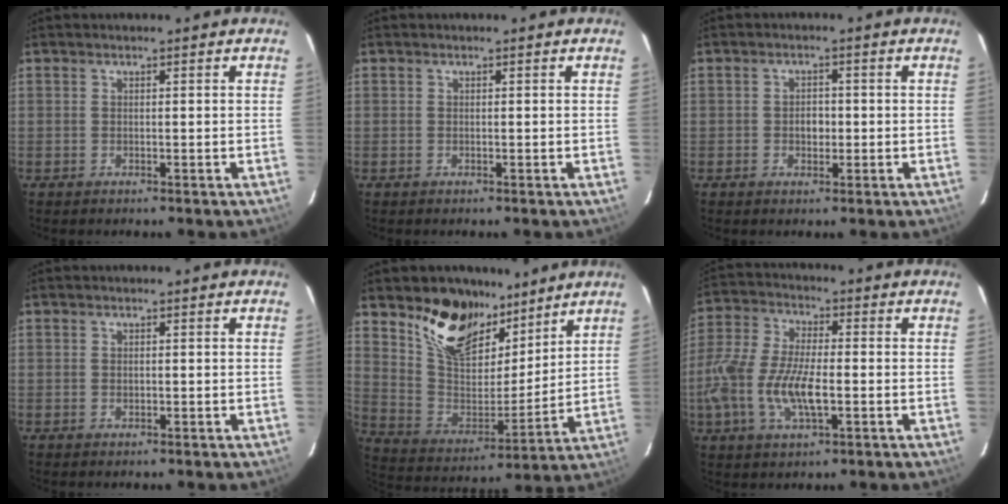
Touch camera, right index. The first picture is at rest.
{"total": 0.0}
{"total": 2.3, "force": [-0.4, 1.8, 1.4], "torque": [-0.022, 0.007, -0.006]}
{"total": 0.6, "force": [-0.1, 0.4, 0.4], "torque": [-0.006, 0.002, -0.001]}
{"total": 17.2, "force": [11.8, 9.4, 8.3], "torque": [-0.173, 0.005, 0.223]}
{"total": 13.3, "force": [-3.4, 5.2, 11.8], "torque": [-0.257, -0.001, -0.067]}